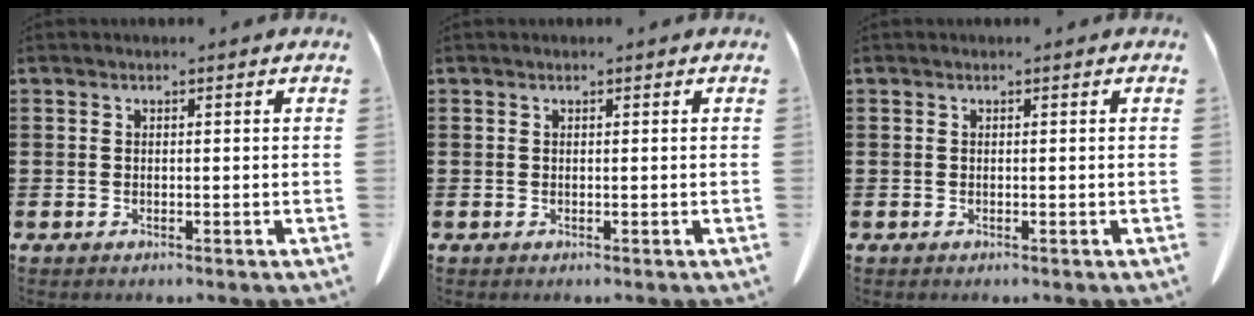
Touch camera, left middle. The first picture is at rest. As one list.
[{"total": 0.0}, {"total": 0.0}]